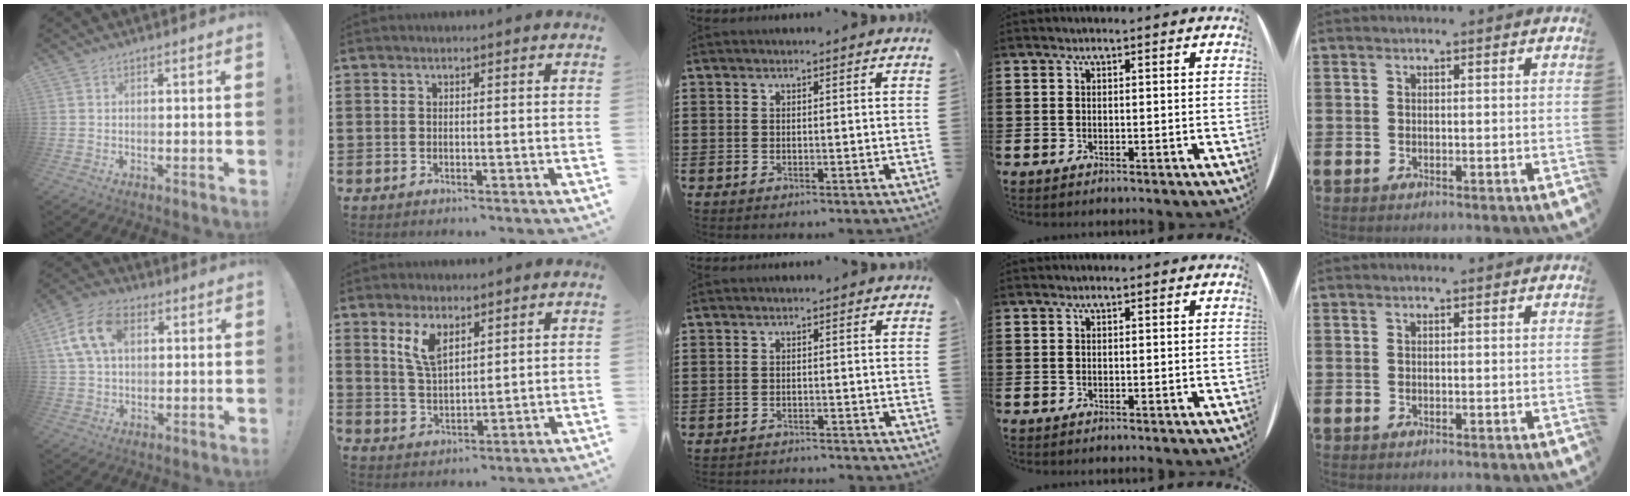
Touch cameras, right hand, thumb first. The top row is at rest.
{"thumb": {"total": 14.0, "force": [4.5, 9.2, 9.6], "torque": [-0.178, -0.002, 0.084]}, "index": {"total": 5.7, "force": [3.2, 2.4, 4.1], "torque": [-0.089, 0.005, 0.057]}, "middle": {"total": 1.6, "force": [-1.6, 0.0, 0.0], "torque": [-0.004, 0.002, -0.035]}}